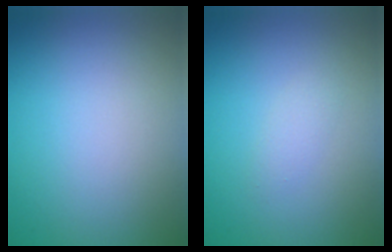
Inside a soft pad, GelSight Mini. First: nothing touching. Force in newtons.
{"total": 1.0, "press": 1.0, "slide": 0.1}